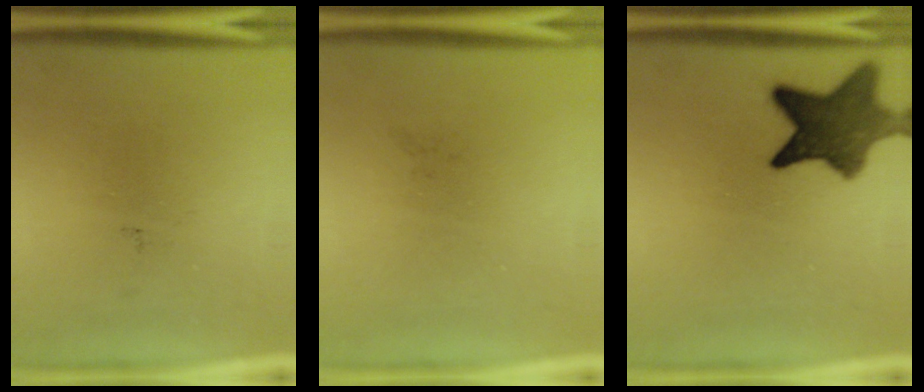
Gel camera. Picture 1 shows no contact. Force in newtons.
{"total": 0.0}
{"total": 9.9}